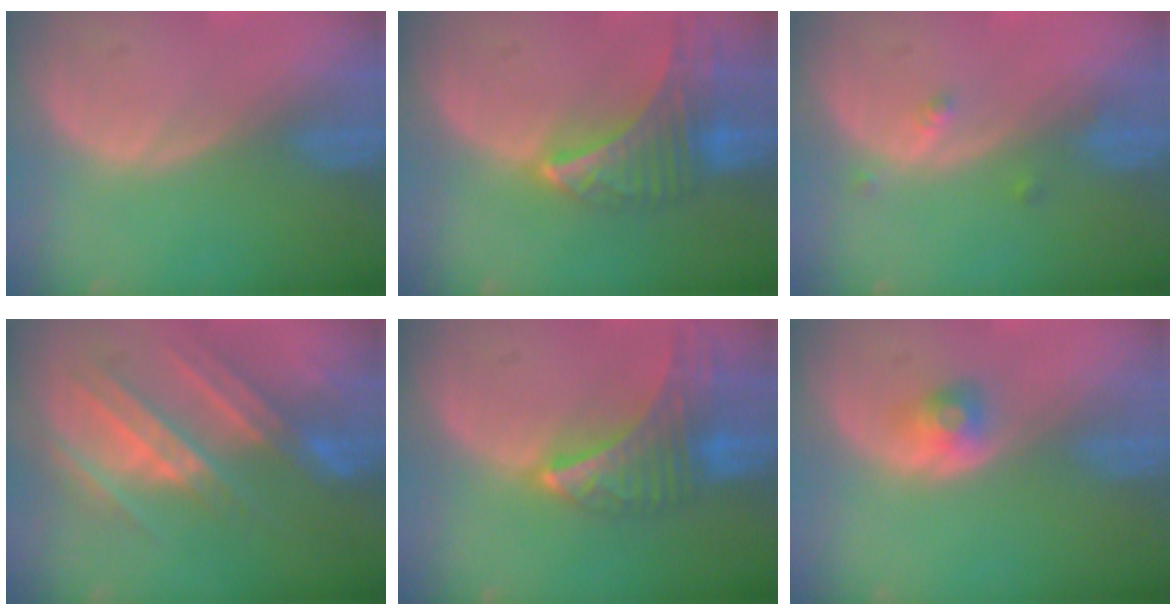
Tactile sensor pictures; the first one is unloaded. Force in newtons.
{"total": 9.2, "press": 8.1, "slide": 4.3}
{"total": 1.9, "press": 1.5, "slide": 1.0}
{"total": 8.9, "press": 8.9, "slide": 0.6}
{"total": 9.0, "press": 8.0, "slide": 4.2}
{"total": 2.6, "press": 2.4, "slide": 1.0}